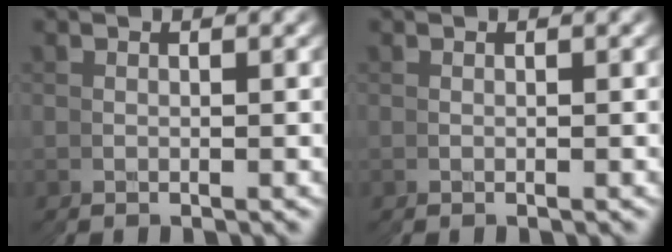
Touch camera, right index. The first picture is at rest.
{"total": 0.0}